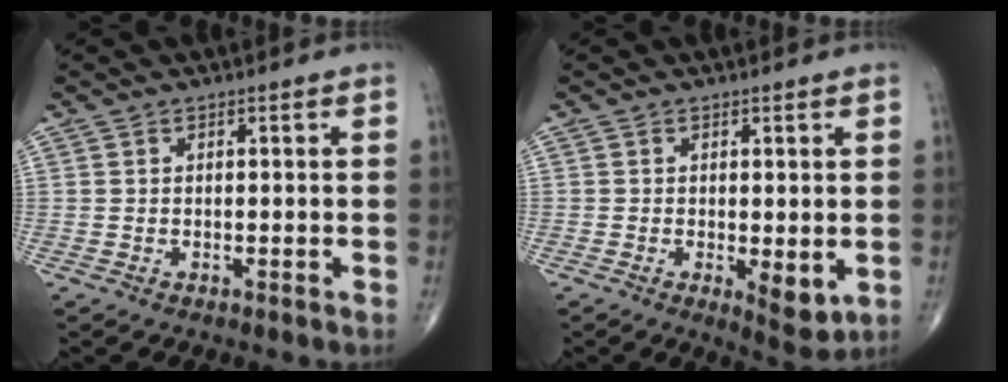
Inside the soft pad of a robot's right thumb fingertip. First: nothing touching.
{"total": 4.9, "force": [-0.9, 1.9, 4.4], "torque": [-0.058, -0.015, -0.009]}